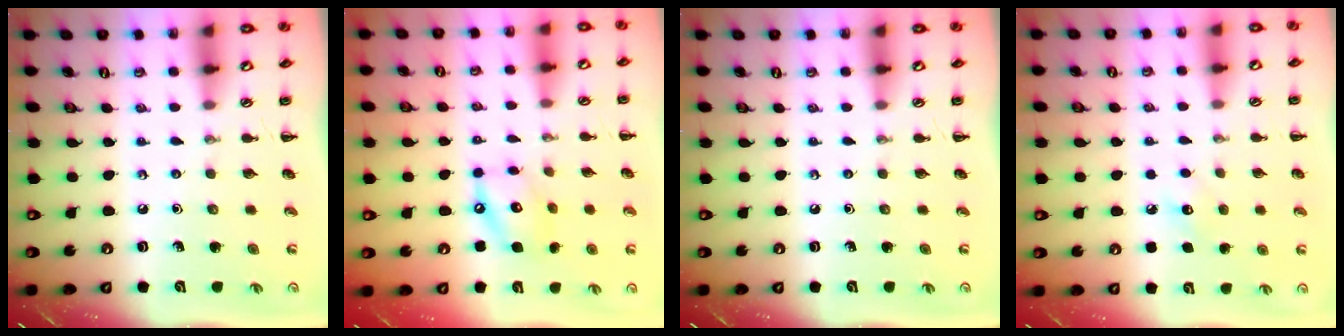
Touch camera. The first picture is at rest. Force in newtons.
{"total": 10.6, "press": 10.5, "slide": 1.5}
{"total": 0.0}
{"total": 6.9, "press": 6.7, "slide": 1.6}